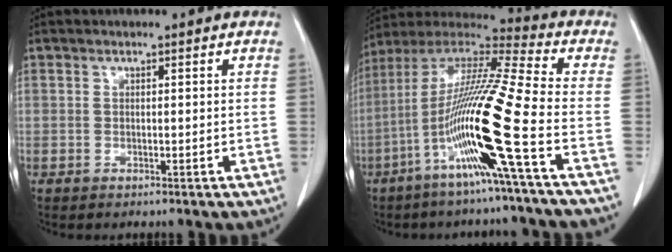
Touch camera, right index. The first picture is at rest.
{"total": 18.3, "force": [-6.4, -2.0, 17.0], "torque": [-0.332, -0.010, -0.130]}